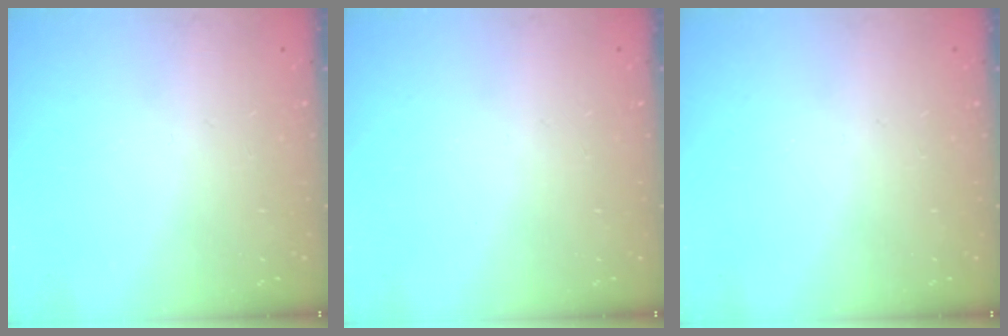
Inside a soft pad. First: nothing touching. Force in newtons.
{"total": 0.0}
{"total": 0.0}